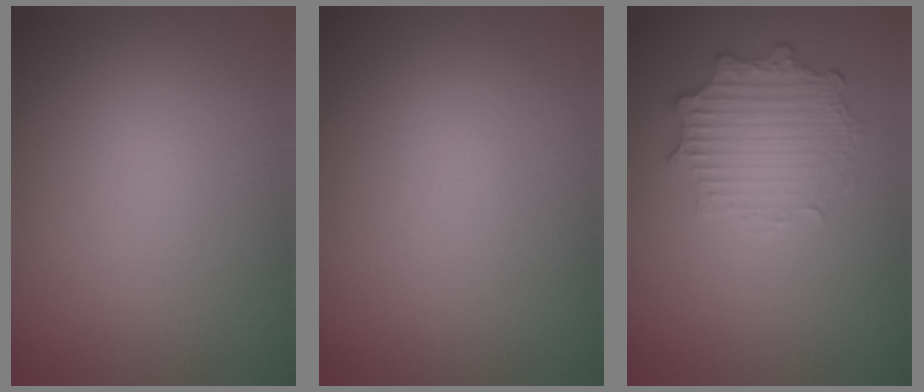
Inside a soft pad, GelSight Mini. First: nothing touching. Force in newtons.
{"total": 0.0}
{"total": 3.5, "press": 2.8, "slide": 2.1}